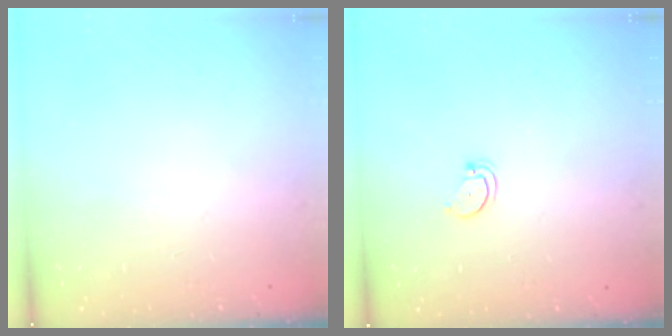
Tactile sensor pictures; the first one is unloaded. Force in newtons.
{"total": 2.7, "press": 2.7, "slide": 0.2}